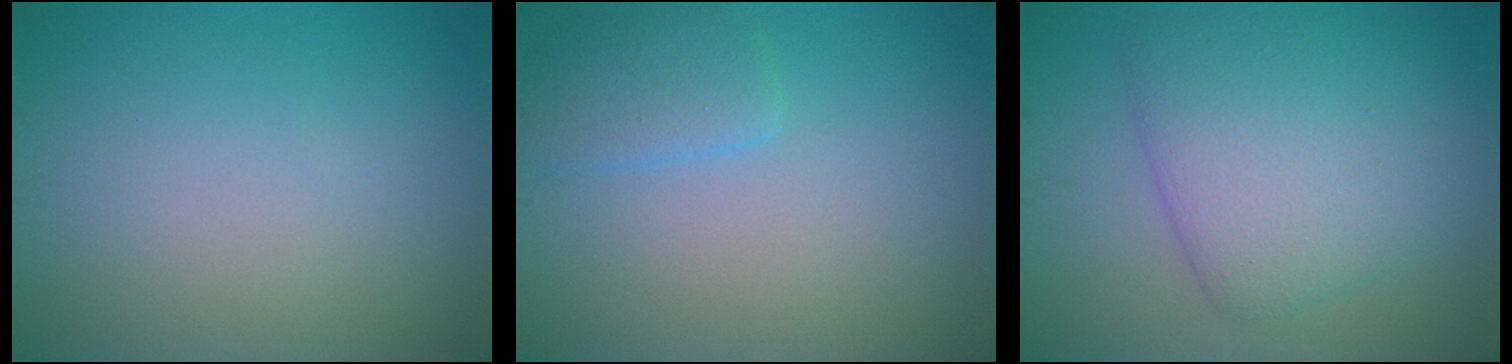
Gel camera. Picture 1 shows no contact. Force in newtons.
{"total": 2.4, "press": 2.3, "slide": 0.2}
{"total": 7.1, "press": 7.1, "slide": 0.2}